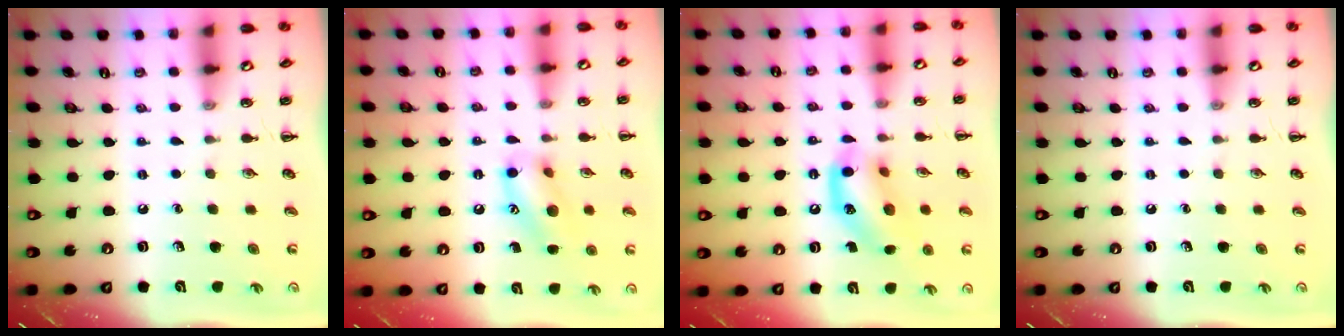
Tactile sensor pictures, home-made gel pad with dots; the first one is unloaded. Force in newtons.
{"total": 12.9, "press": 12.8, "slide": 1.6}
{"total": 14.1, "press": 13.8, "slide": 3.0}
{"total": 0.0}